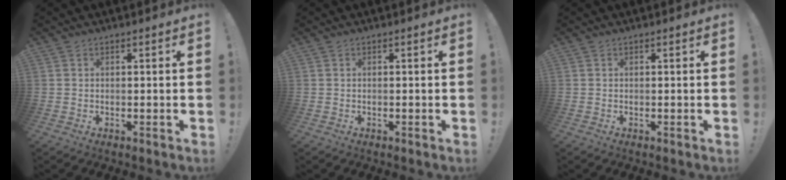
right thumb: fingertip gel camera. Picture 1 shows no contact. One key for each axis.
{"total": 0.0}
{"total": 0.0}